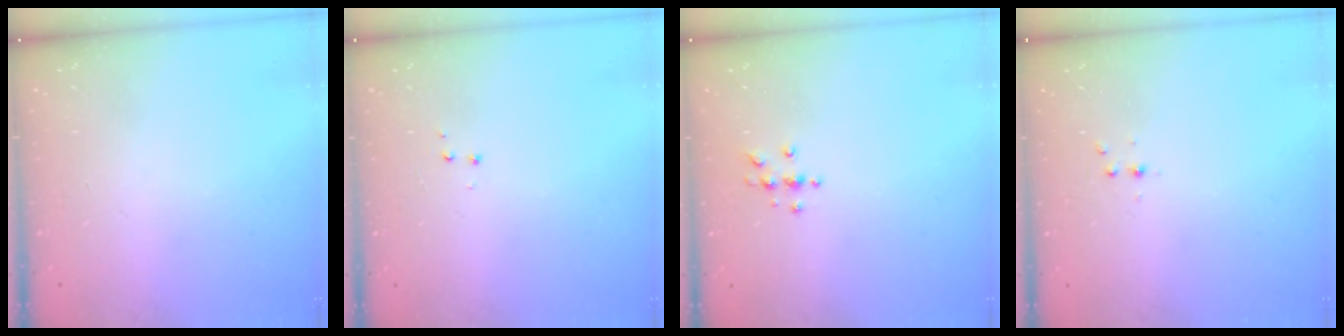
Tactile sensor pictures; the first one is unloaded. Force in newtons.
{"total": 3.3, "press": 3.3, "slide": 0.4}
{"total": 3.8, "press": 3.7, "slide": 0.5}
{"total": 3.0, "press": 2.6, "slide": 1.5}